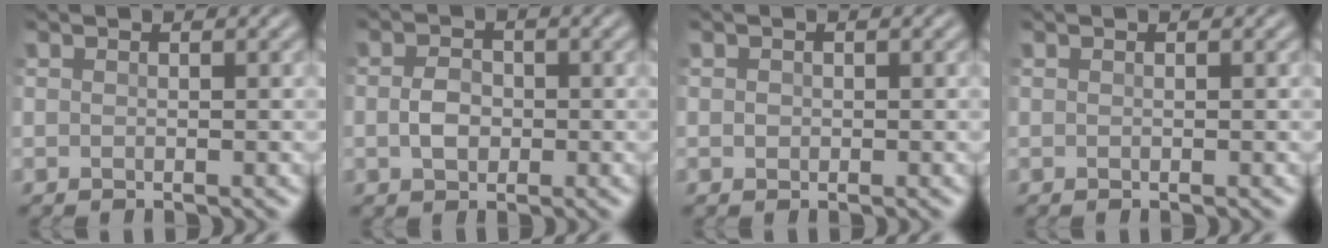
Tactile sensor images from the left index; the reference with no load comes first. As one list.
[{"total": 2.5, "force": [-0.3, 1.8, 1.6], "torque": [-0.034, 0.001, -0.010]}, {"total": 0.6, "force": [0.0, 0.6, 0.2], "torque": [-0.003, -0.002, -0.002]}, {"total": 0.0}]